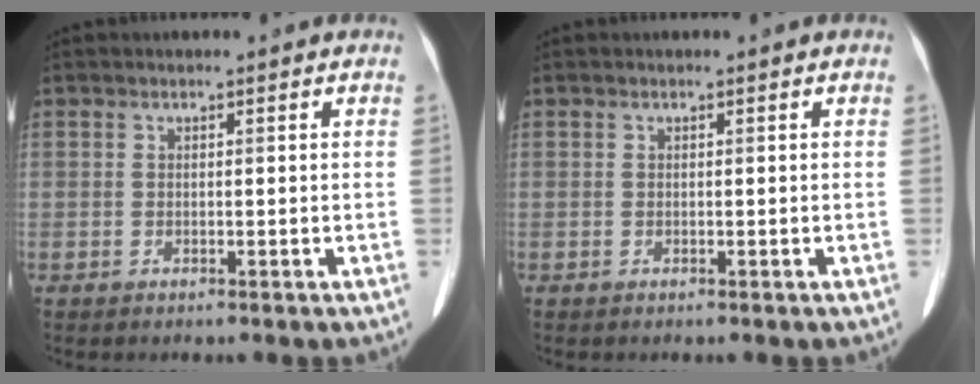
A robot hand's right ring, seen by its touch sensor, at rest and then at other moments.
{"total": 0.0}